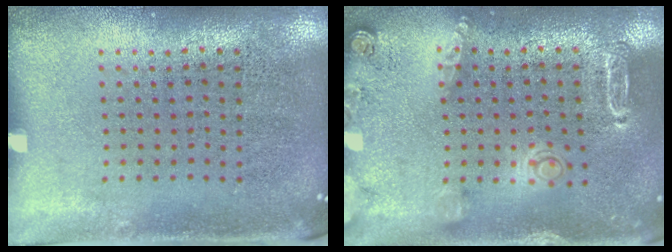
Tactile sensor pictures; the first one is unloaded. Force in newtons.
{"total": 1.6, "press": 1.6, "slide": 0.1}